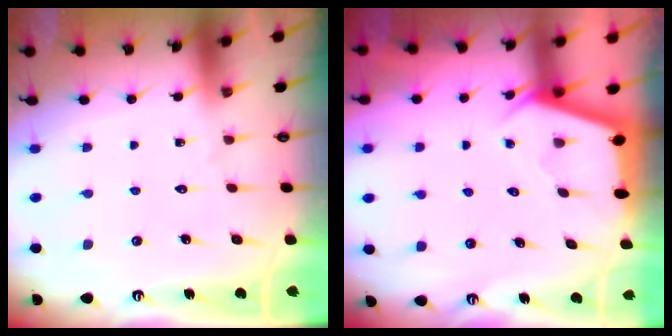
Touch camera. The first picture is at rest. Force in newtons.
{"total": 2.9, "press": 2.9, "slide": 0.3}